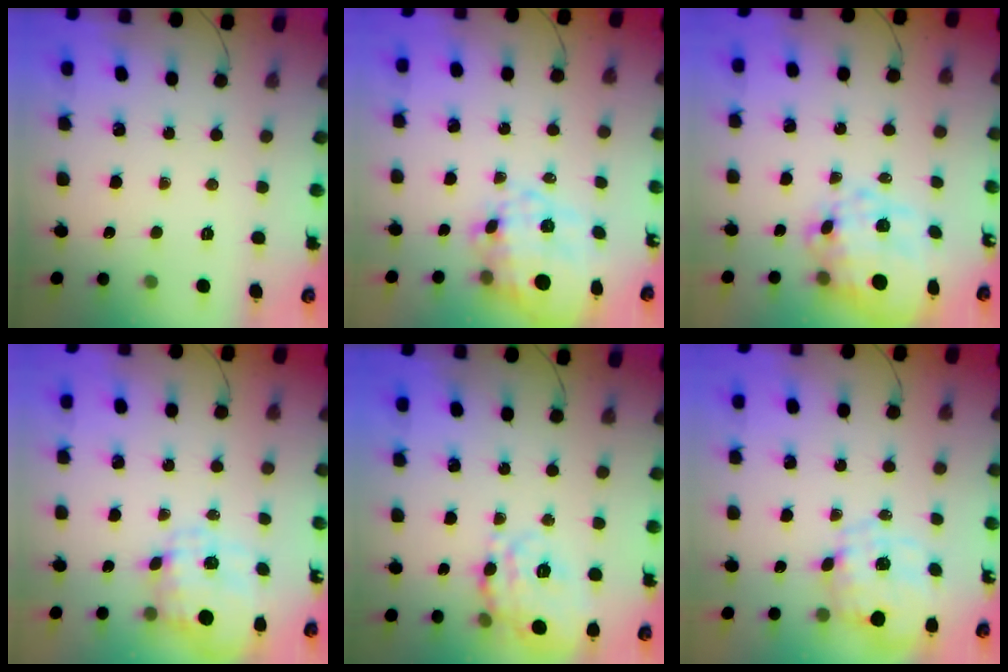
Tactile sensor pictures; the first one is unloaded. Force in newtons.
{"total": 14.6, "press": 14.3, "slide": 3.1}
{"total": 13.6, "press": 13.2, "slide": 3.1}
{"total": 8.8, "press": 8.7, "slide": 1.2}
{"total": 16.9, "press": 16.9, "slide": 1.3}
{"total": 2.7, "press": 2.5, "slide": 1.0}